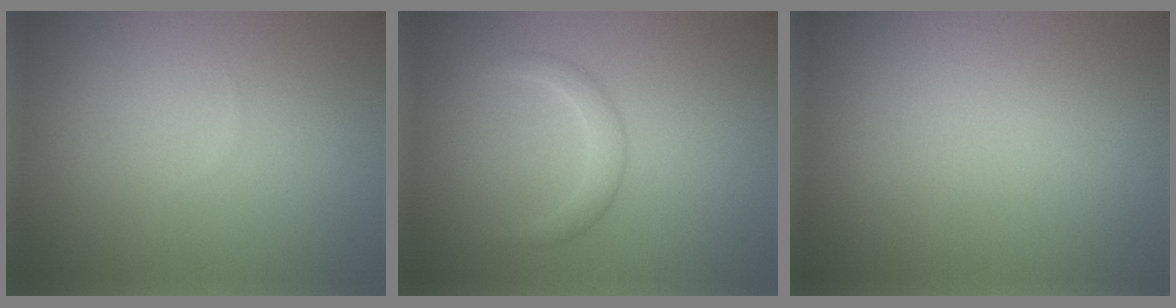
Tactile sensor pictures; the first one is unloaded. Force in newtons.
{"total": 1.7, "press": 1.7, "slide": 0.1}
{"total": 0.0}